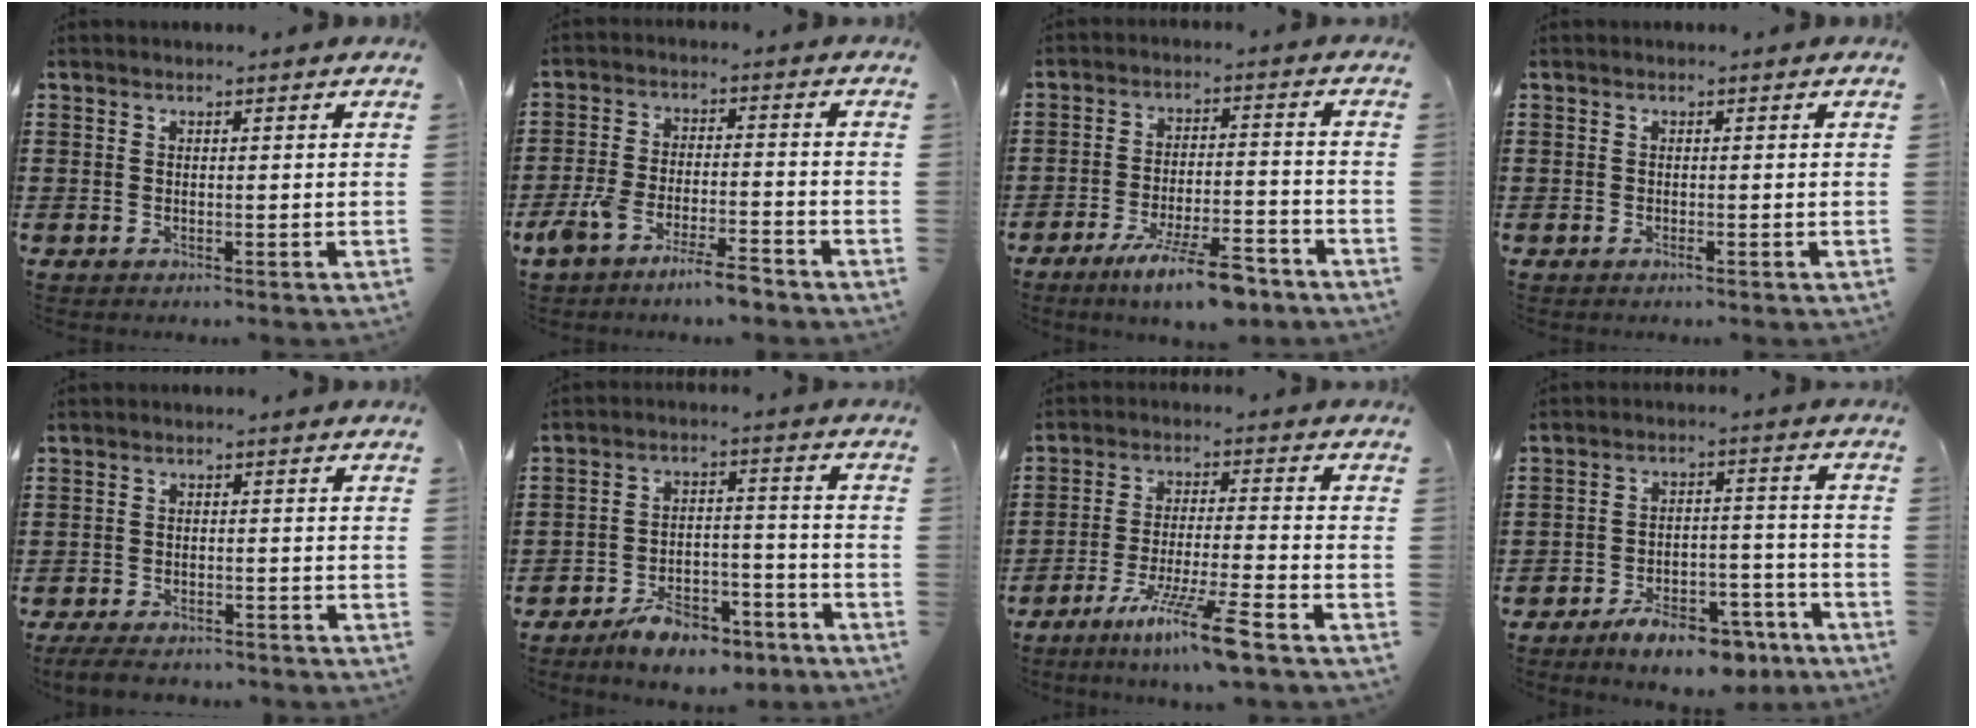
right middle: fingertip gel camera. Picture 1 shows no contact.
{"total": 6.5, "force": [-5.4, 0.9, 3.6], "torque": [-0.084, -0.006, -0.103]}
{"total": 9.1, "force": [-6.9, 1.2, 5.8], "torque": [-0.103, 0.003, -0.126]}
{"total": 0.5, "force": [-0.2, 0.0, 0.5], "torque": [-0.009, -0.003, -0.004]}
{"total": 2.9, "force": [-2.7, 0.6, 0.8], "torque": [-0.020, 0.000, -0.058]}
{"total": 7.3, "force": [-6.3, 2.4, 2.8], "torque": [-0.050, 0.018, -0.118]}
{"total": 9.8, "force": [-6.8, 0.0, 7.0], "torque": [-0.128, -0.008, -0.127]}
{"total": 8.0, "force": [-6.5, 2.4, 4.0], "torque": [-0.057, 0.023, -0.116]}